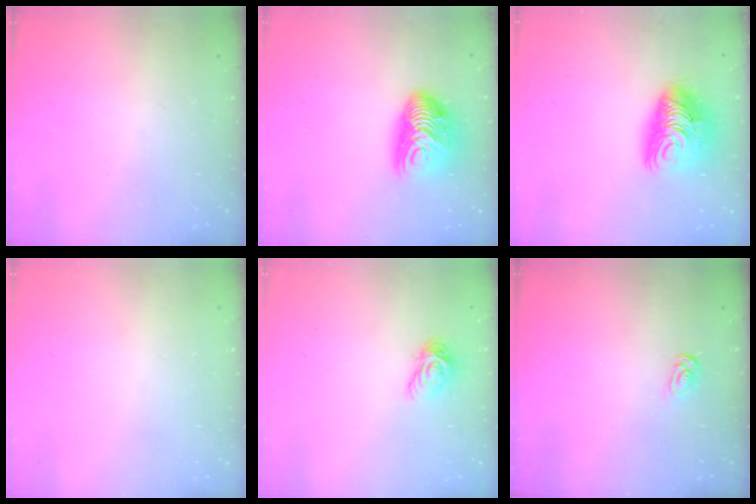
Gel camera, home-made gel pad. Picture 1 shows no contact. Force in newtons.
{"total": 13.5, "press": 13.5, "slide": 0.2}
{"total": 13.0, "press": 12.9, "slide": 1.6}
{"total": 0.0}
{"total": 5.7, "press": 5.7, "slide": 0.2}
{"total": 2.5, "press": 2.4, "slide": 0.3}